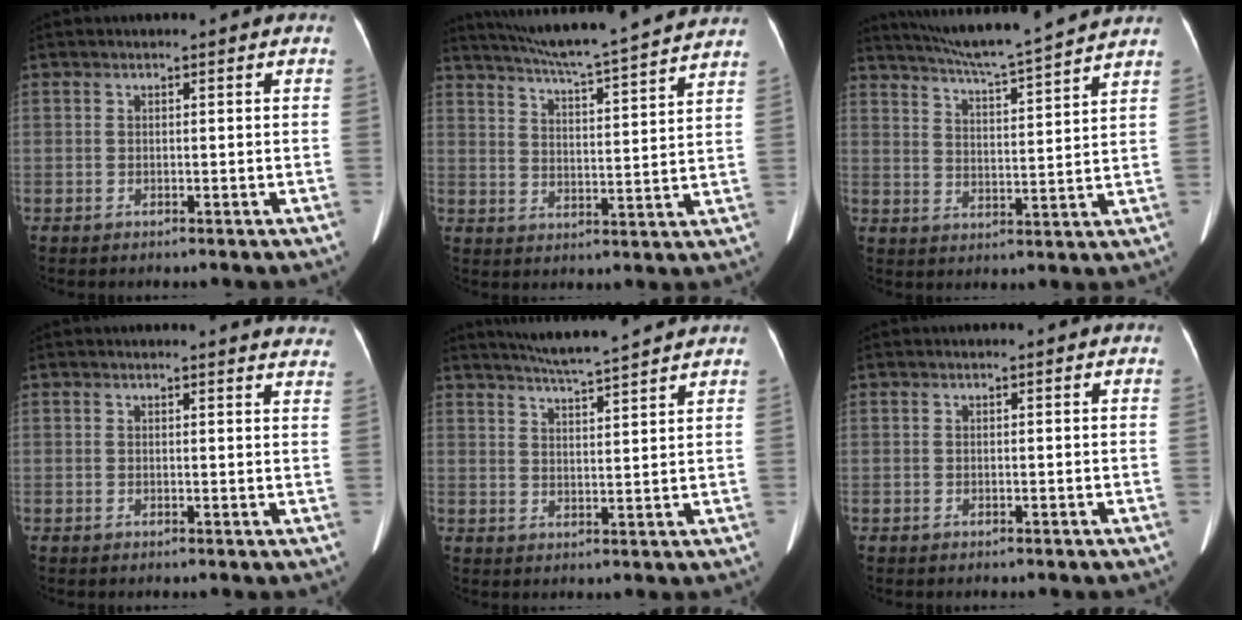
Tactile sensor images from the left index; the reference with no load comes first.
{"total": 20.5, "force": [18.6, -0.5, 8.5], "torque": [-0.144, -0.010, 0.252]}
{"total": 15.0, "force": [13.6, -1.0, 6.1], "torque": [-0.111, -0.002, 0.197]}
{"total": 9.5, "force": [9.4, 1.0, 1.5], "torque": [0.009, -0.038, 0.067]}
{"total": 9.5, "force": [8.7, -0.7, 3.8], "torque": [-0.071, 0.014, 0.130]}
{"total": 0.0}